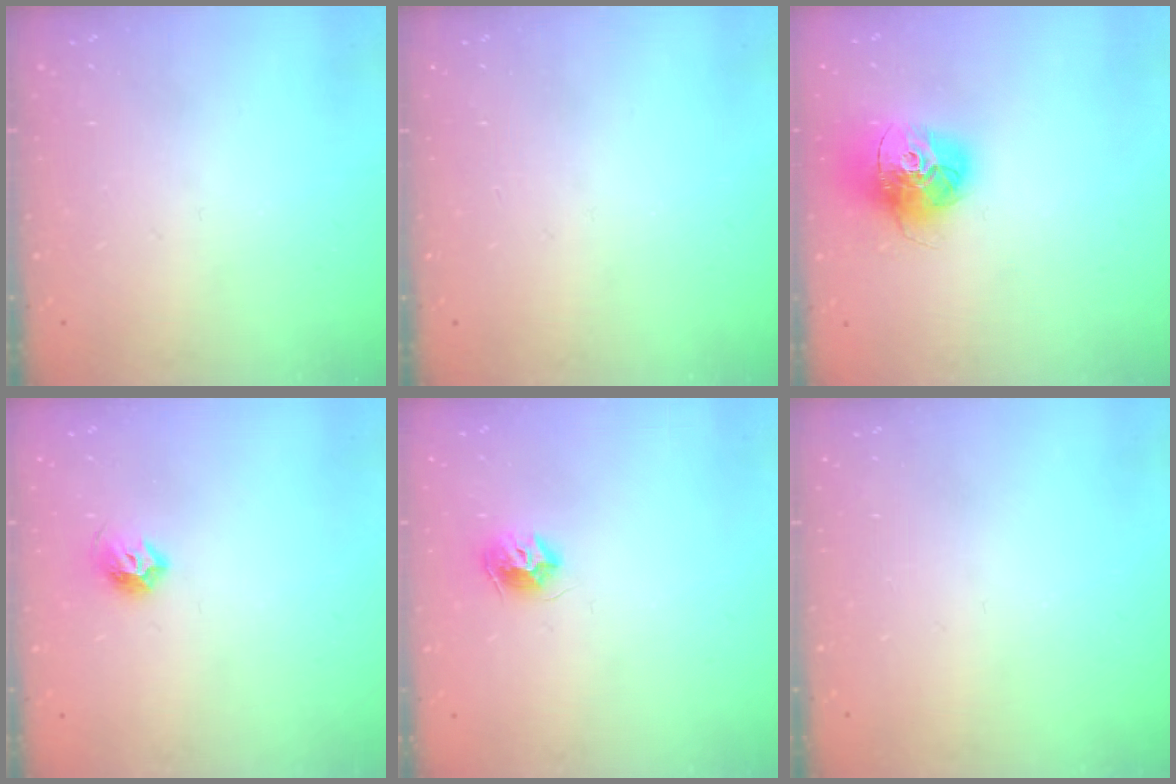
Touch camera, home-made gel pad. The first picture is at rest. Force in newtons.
{"total": 0.0}
{"total": 15.2, "press": 15.2, "slide": 1.3}
{"total": 7.4, "press": 7.3, "slide": 1.2}
{"total": 8.1, "press": 8.1, "slide": 0.1}
{"total": 0.0}